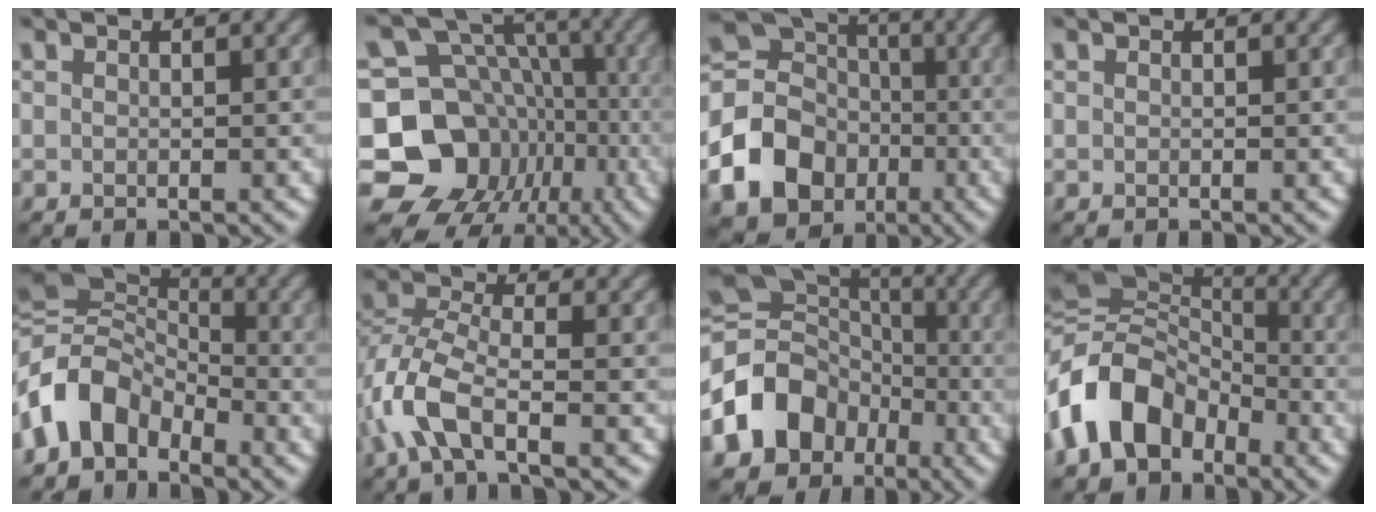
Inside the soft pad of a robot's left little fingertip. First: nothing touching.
{"total": 14.4, "force": [-4.8, 12.3, 5.9], "torque": [-0.115, 0.010, -0.091]}
{"total": 15.6, "force": [-4.8, 13.8, 5.6], "torque": [-0.150, -0.027, -0.101]}
{"total": 0.0}
{"total": 7.8, "force": [-3.3, 5.3, 4.7], "torque": [-0.081, 0.012, -0.081]}
{"total": 5.4, "force": [-2.5, 2.3, 4.2], "torque": [-0.099, 0.003, -0.061]}
{"total": 12.0, "force": [-4.5, 9.7, 5.3], "torque": [-0.110, -0.004, -0.098]}
{"total": 10.2, "force": [-4.0, 7.0, 6.2], "torque": [-0.118, 0.005, -0.092]}